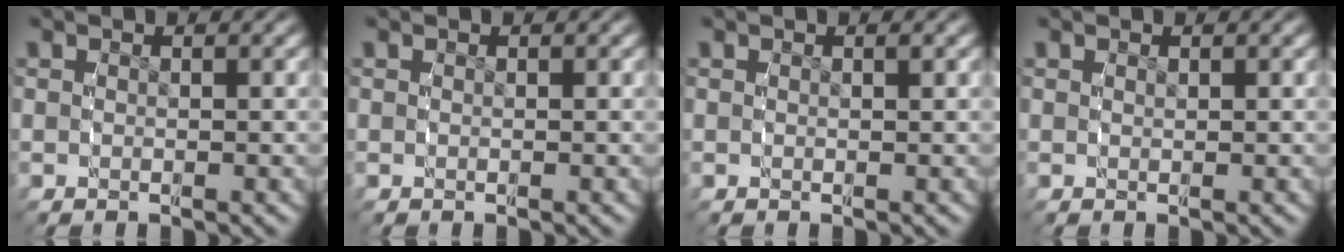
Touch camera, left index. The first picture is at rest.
{"total": 0.0}
{"total": 0.0}
{"total": 0.0}